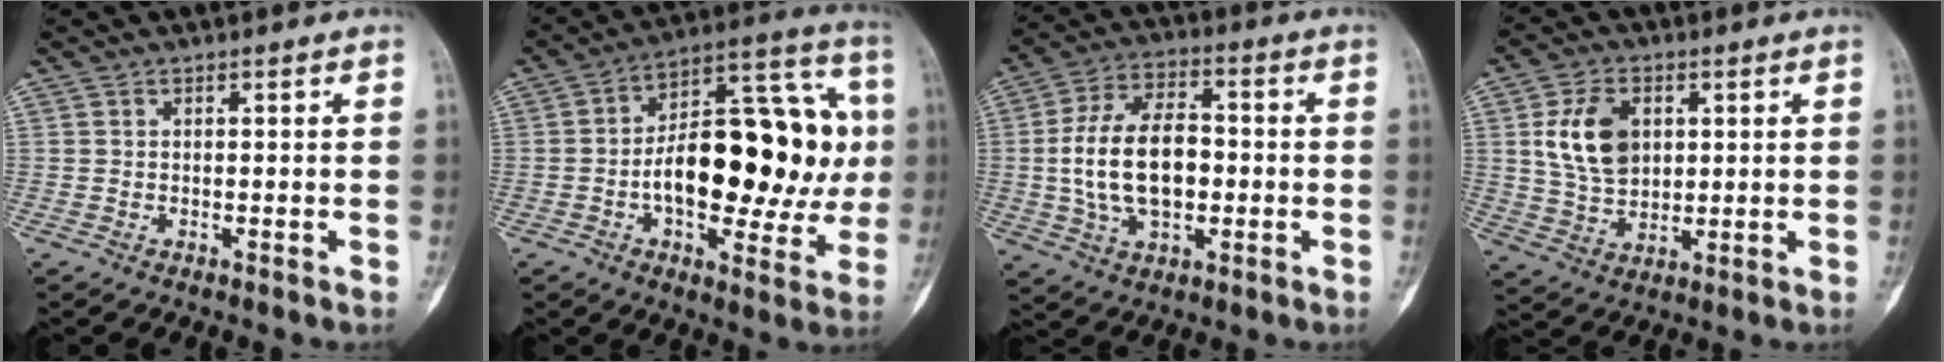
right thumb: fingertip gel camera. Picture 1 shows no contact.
{"total": 25.3, "force": [-0.7, 12.5, 22.0], "torque": [-0.290, 0.037, -0.010]}
{"total": 15.4, "force": [-0.7, 9.0, 12.5], "torque": [-0.220, 0.021, -0.011]}
{"total": 10.8, "force": [2.6, 7.3, 7.6], "torque": [-0.123, -0.009, 0.053]}